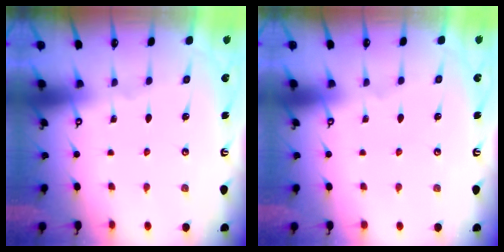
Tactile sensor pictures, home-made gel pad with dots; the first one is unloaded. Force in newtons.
{"total": 4.0, "press": 4.0, "slide": 0.1}